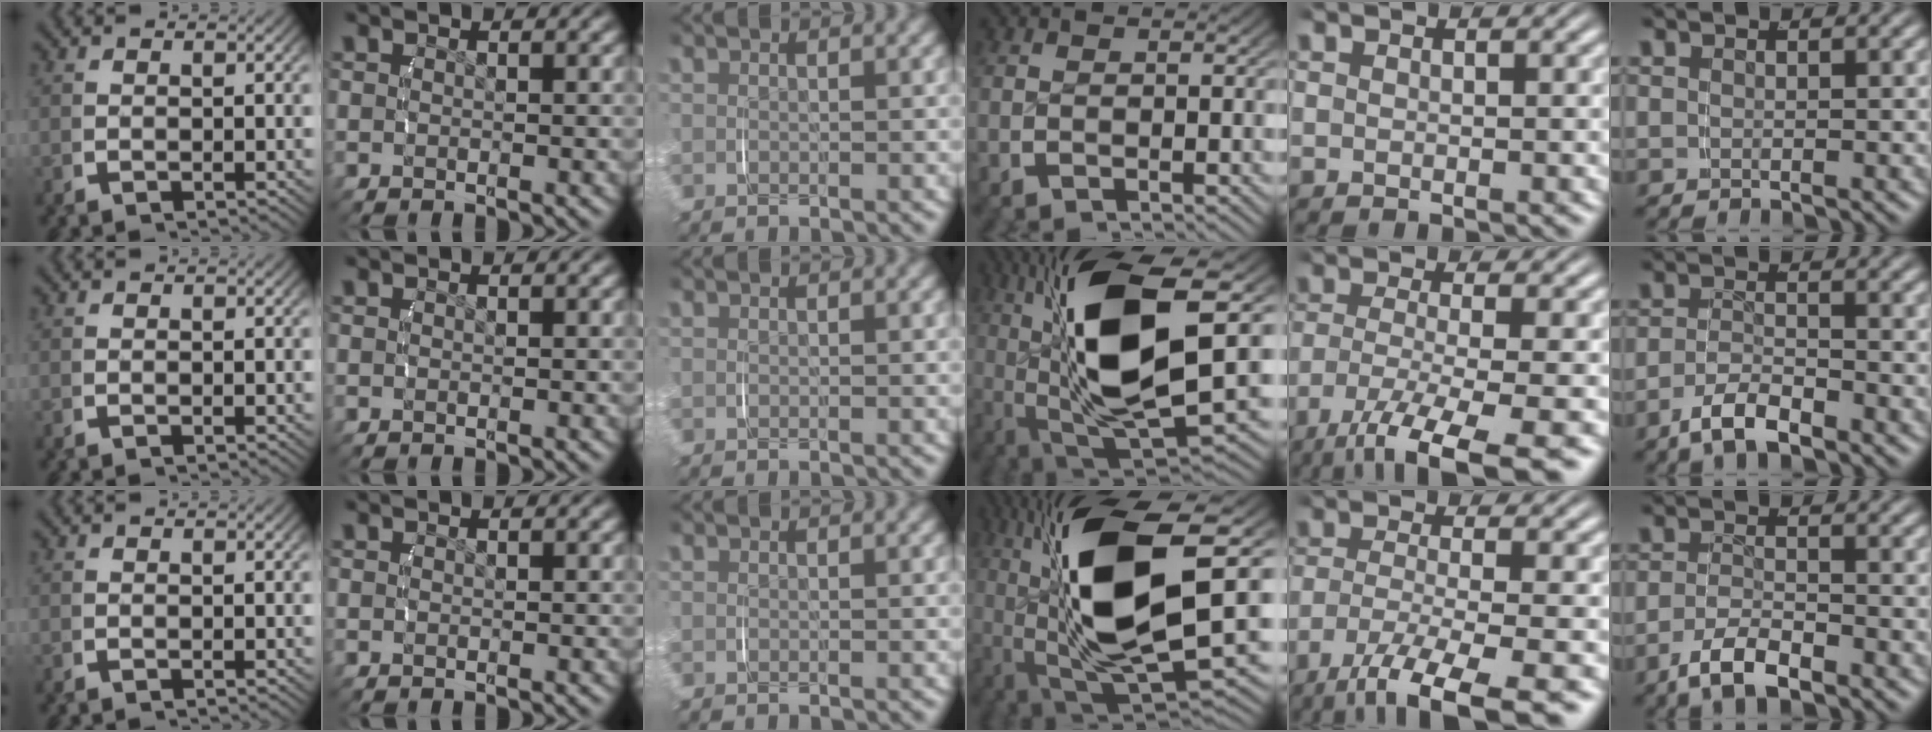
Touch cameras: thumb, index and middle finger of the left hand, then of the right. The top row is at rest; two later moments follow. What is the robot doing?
{"motion": "lift_and_place", "object": "camera"}